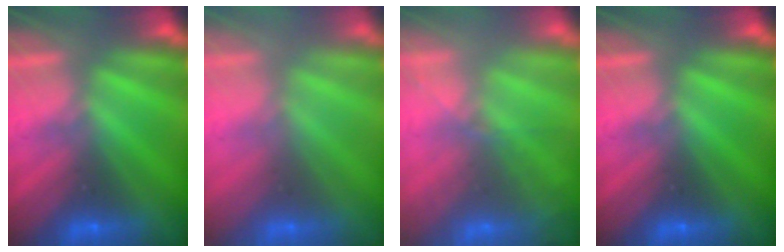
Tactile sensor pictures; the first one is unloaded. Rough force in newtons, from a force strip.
{"total": 2.4}
{"total": 7.1}
{"total": 0.0}